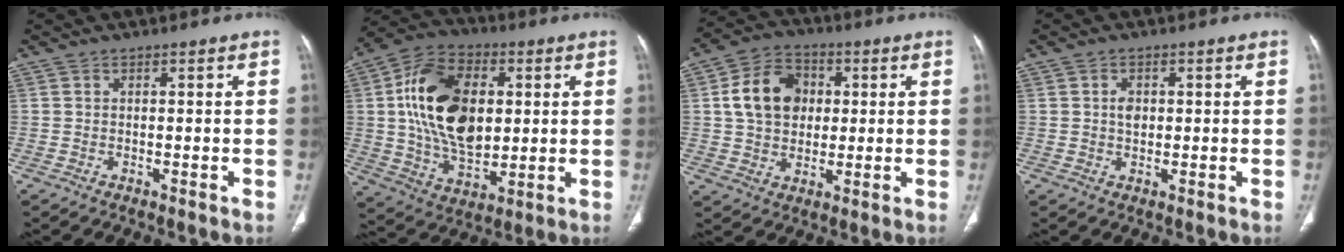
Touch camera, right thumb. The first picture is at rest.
{"total": 20.3, "force": [3.1, 12.8, 15.4], "torque": [-0.249, 0.000, 0.059]}
{"total": 12.1, "force": [1.9, 9.5, 7.3], "torque": [-0.104, 0.009, 0.029]}
{"total": 2.3, "force": [0.4, 1.6, 1.5], "torque": [-0.016, 0.003, 0.009]}